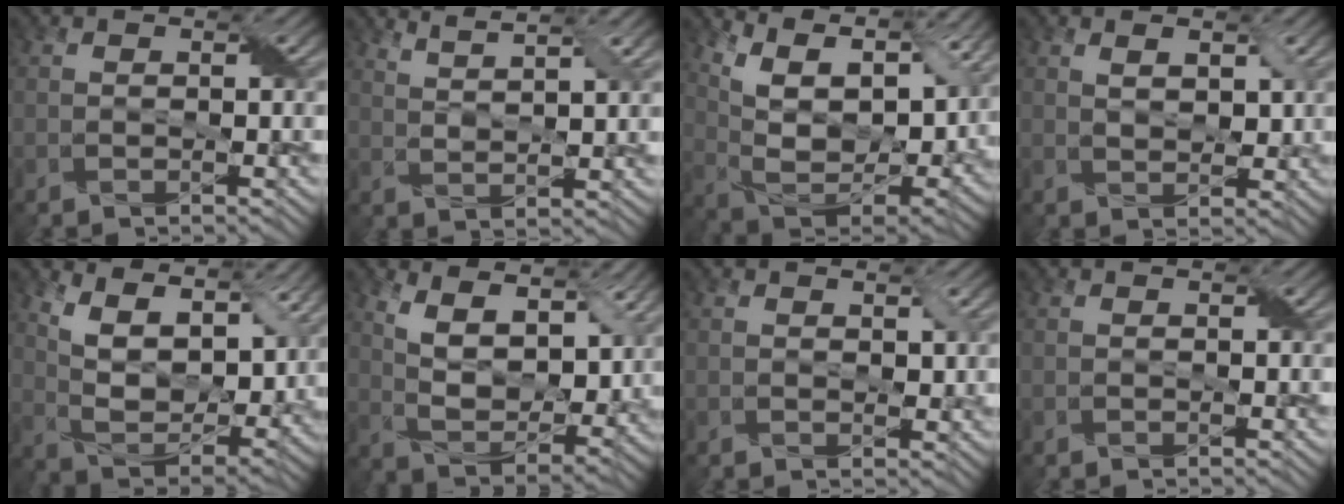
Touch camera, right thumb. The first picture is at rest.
{"total": 5.8, "force": [4.4, 1.0, 3.6], "torque": [-0.060, 0.003, 0.072]}
{"total": 15.7, "force": [9.9, 6.4, 10.4], "torque": [-0.224, 0.026, 0.151]}
{"total": 3.1, "force": [1.3, 1.7, 2.2], "torque": [-0.044, -0.004, 0.026]}
{"total": 12.7, "force": [7.5, 5.6, 8.6], "torque": [-0.178, -0.001, 0.122]}
{"total": 10.9, "force": [5.5, 5.3, 7.8], "torque": [-0.164, -0.004, 0.097]}
{"total": 1.5, "force": [0.7, 0.8, 1.0], "torque": [-0.017, -0.003, 0.017]}
{"total": 0.0}